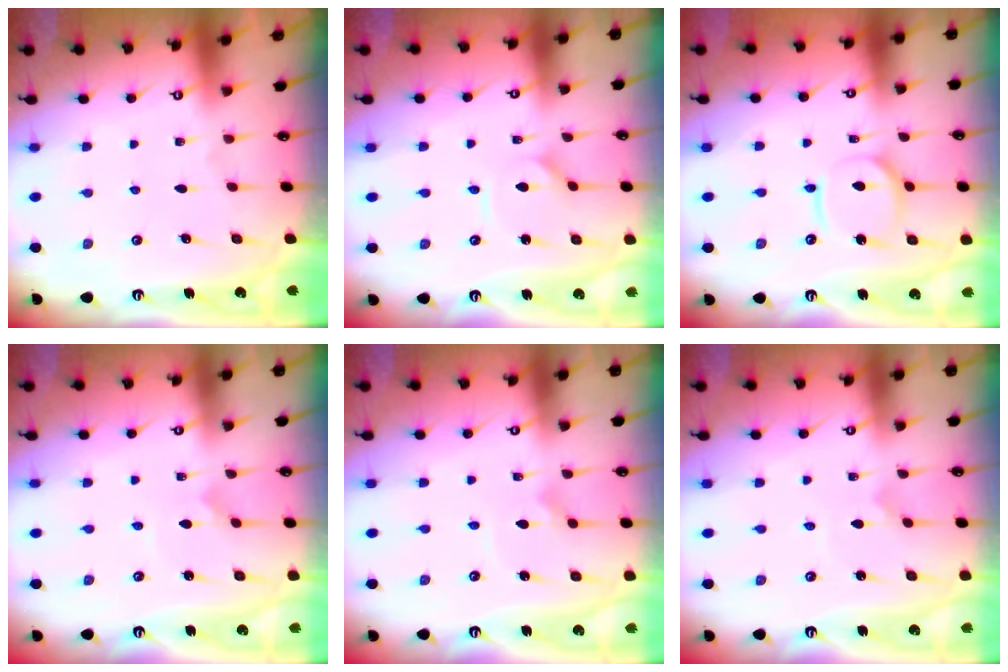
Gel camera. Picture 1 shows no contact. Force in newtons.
{"total": 1.1, "press": 1.1, "slide": 0.2}
{"total": 9.0, "press": 9.0, "slide": 0.9}
{"total": 0.9, "press": 0.9, "slide": 0.0}
{"total": 2.3, "press": 2.3, "slide": 0.1}
{"total": 0.6, "press": 0.6, "slide": 0.0}